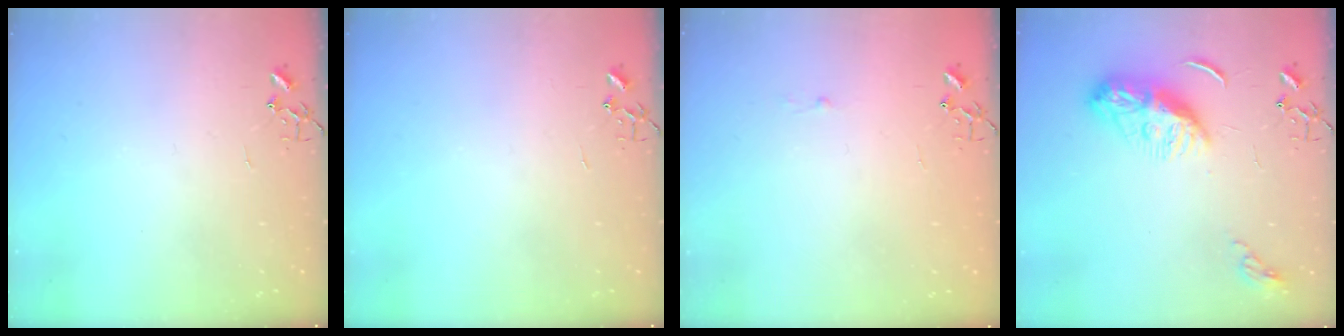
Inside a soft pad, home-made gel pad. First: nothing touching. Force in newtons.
{"total": 0.0}
{"total": 1.8, "press": 1.8, "slide": 0.2}
{"total": 10.9, "press": 10.9, "slide": 0.4}